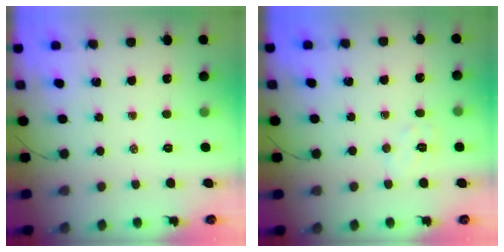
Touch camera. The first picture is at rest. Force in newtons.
{"total": 5.4, "press": 5.3, "slide": 1.0}